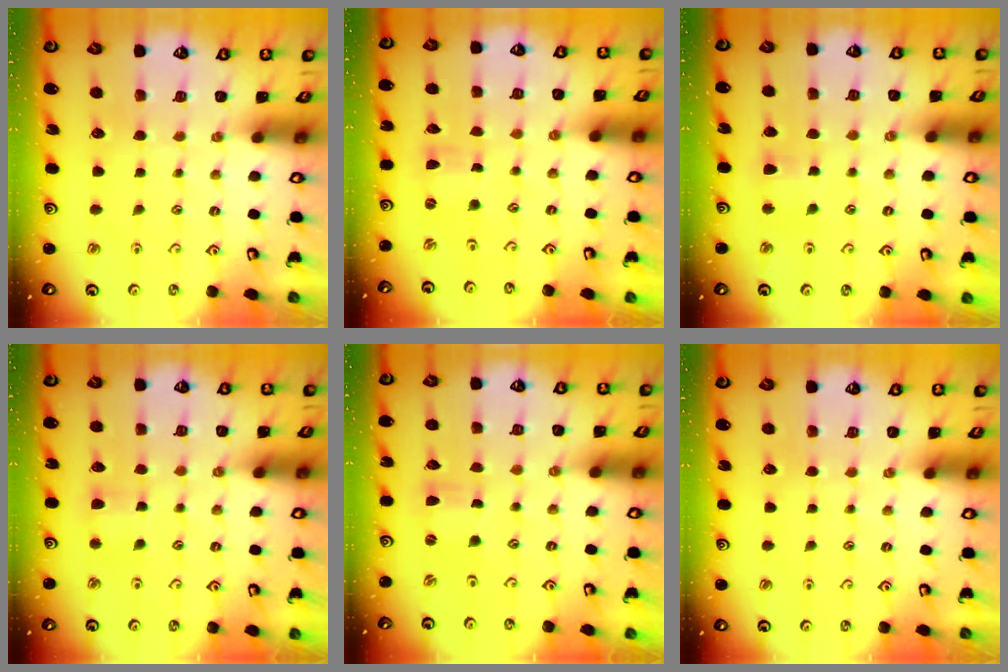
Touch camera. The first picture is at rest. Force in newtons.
{"total": 0.0}
{"total": 3.3, "press": 3.2, "slide": 0.7}
{"total": 3.3, "press": 3.3, "slide": 0.5}
{"total": 0.0}
{"total": 0.0}